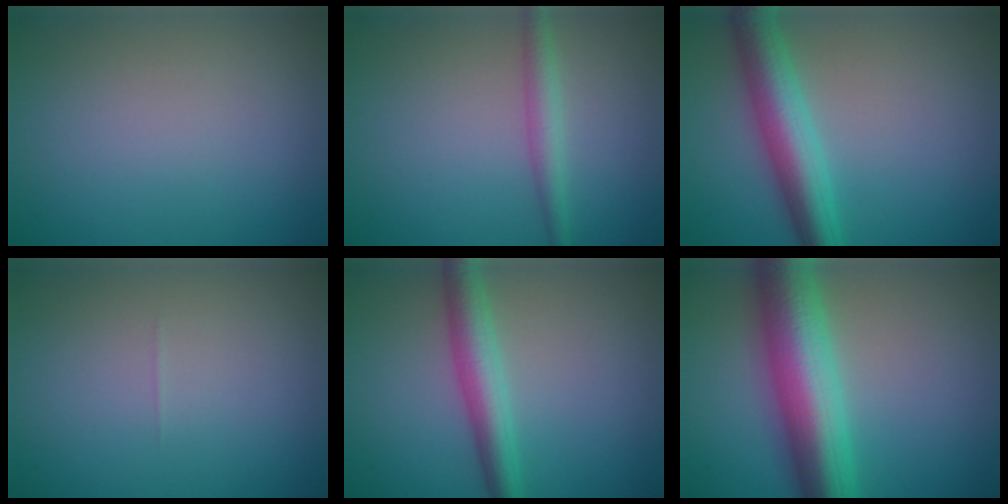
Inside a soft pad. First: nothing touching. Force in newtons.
{"total": 2.1, "press": 2.1, "slide": 0.1}
{"total": 6.1, "press": 6.1, "slide": 0.1}
{"total": 0.0}
{"total": 4.3, "press": 4.3, "slide": 0.1}
{"total": 10.5, "press": 10.5, "slide": 0.0}